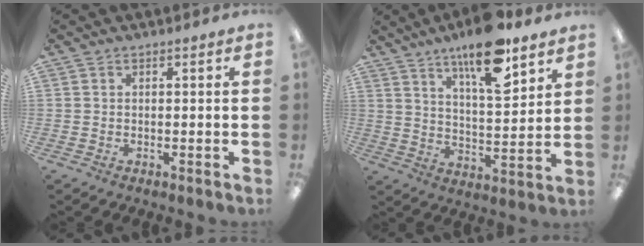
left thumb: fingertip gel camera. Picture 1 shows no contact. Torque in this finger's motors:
{"motor_torque": [0.79, 0.41, 1.44, -1.23, 0.26]}